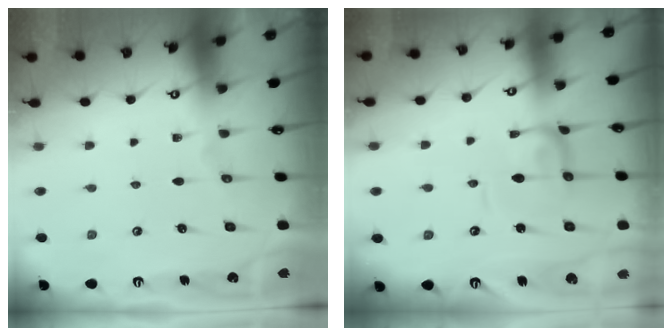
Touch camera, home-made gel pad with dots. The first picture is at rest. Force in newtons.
{"total": 0.0}